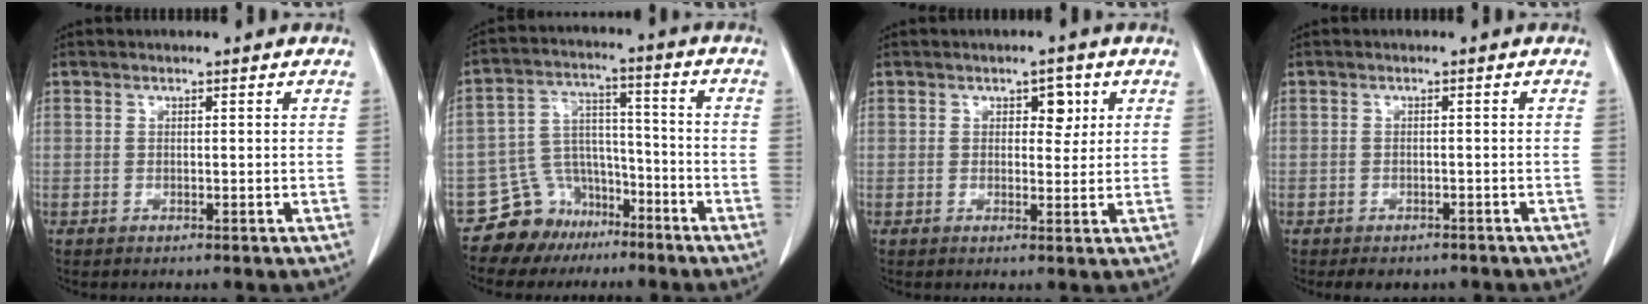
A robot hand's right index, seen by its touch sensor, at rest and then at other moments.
{"total": 9.3, "force": [-6.8, 6.4, 0.8], "torque": [-0.020, 0.051, -0.108]}
{"total": 3.0, "force": [1.2, 1.8, 2.1], "torque": [-0.022, 0.005, 0.016]}
{"total": 4.3, "force": [-3.5, 2.3, 1.1], "torque": [-0.009, 0.003, -0.040]}